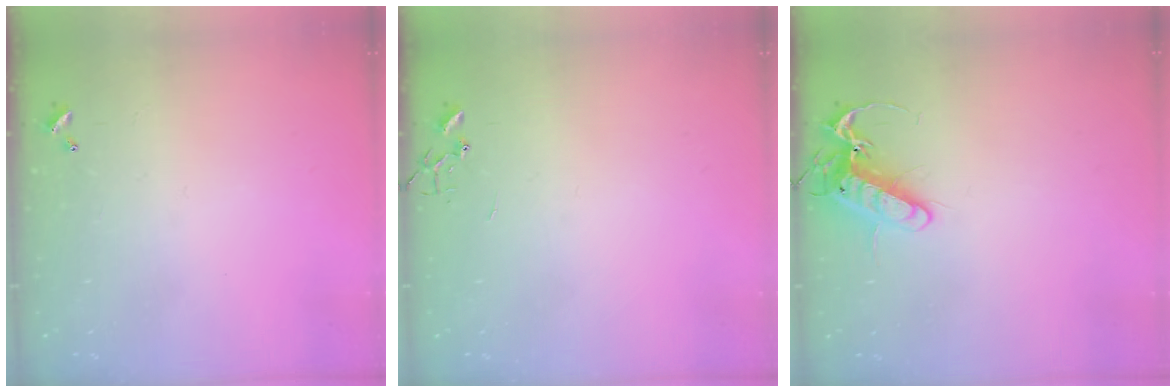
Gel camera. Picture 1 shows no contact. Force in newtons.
{"total": 0.0}
{"total": 13.9, "press": 13.8, "slide": 1.7}